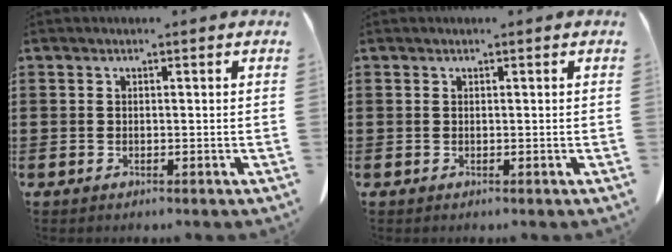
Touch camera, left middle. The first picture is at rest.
{"total": 0.0}